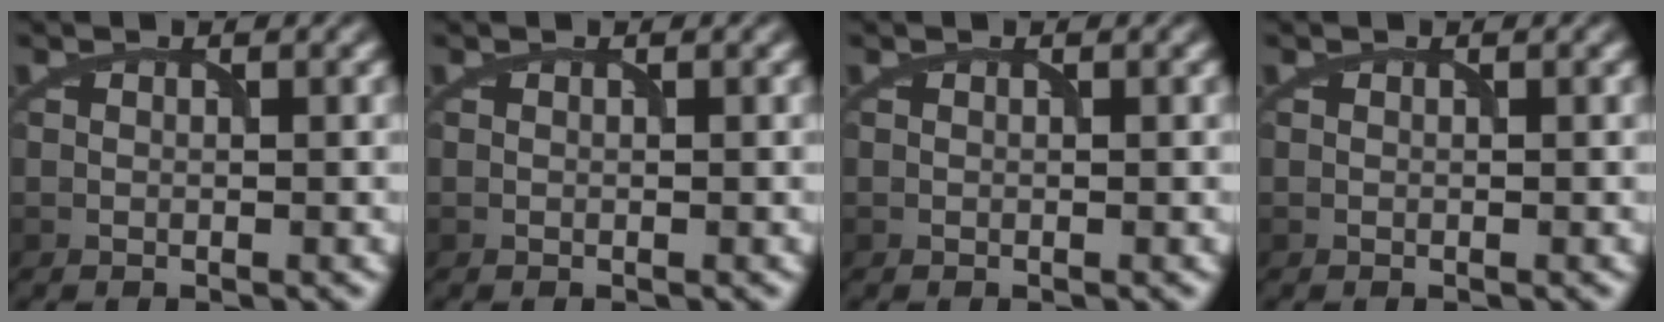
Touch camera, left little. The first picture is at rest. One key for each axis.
{"total": 0.0}
{"total": 0.0}
{"total": 0.0}